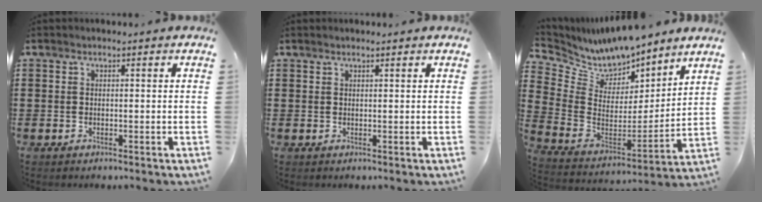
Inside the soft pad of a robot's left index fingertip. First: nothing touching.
{"total": 0.7, "force": [0.5, 0.0, 0.5], "torque": [-0.010, 0.000, 0.010]}
{"total": 8.1, "force": [7.6, 2.6, 0.8], "torque": [-0.067, -0.061, 0.137]}